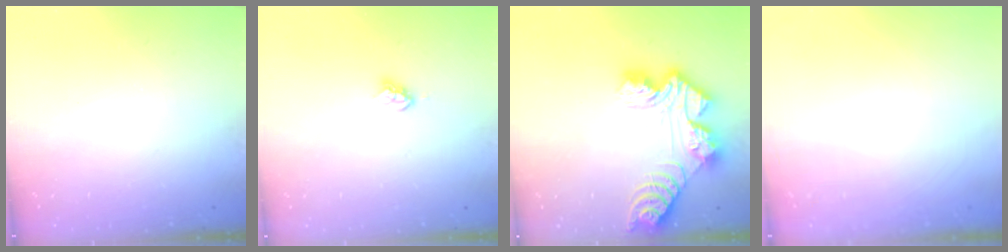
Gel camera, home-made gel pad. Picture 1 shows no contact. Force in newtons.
{"total": 4.6, "press": 4.6, "slide": 0.3}
{"total": 13.7, "press": 13.7, "slide": 1.1}
{"total": 0.0}